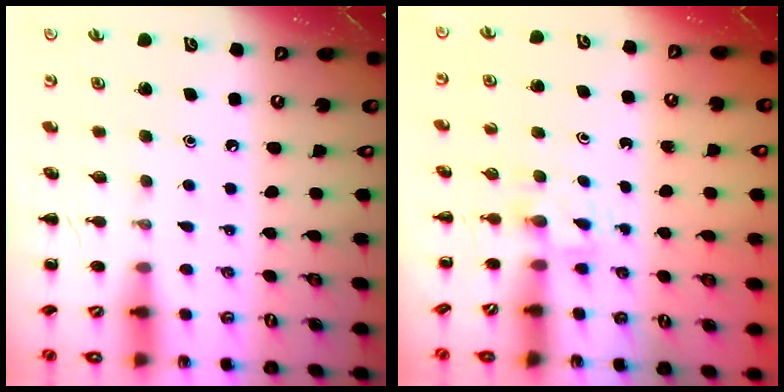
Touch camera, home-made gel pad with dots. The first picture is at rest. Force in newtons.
{"total": 2.2, "press": 1.9, "slide": 1.1}